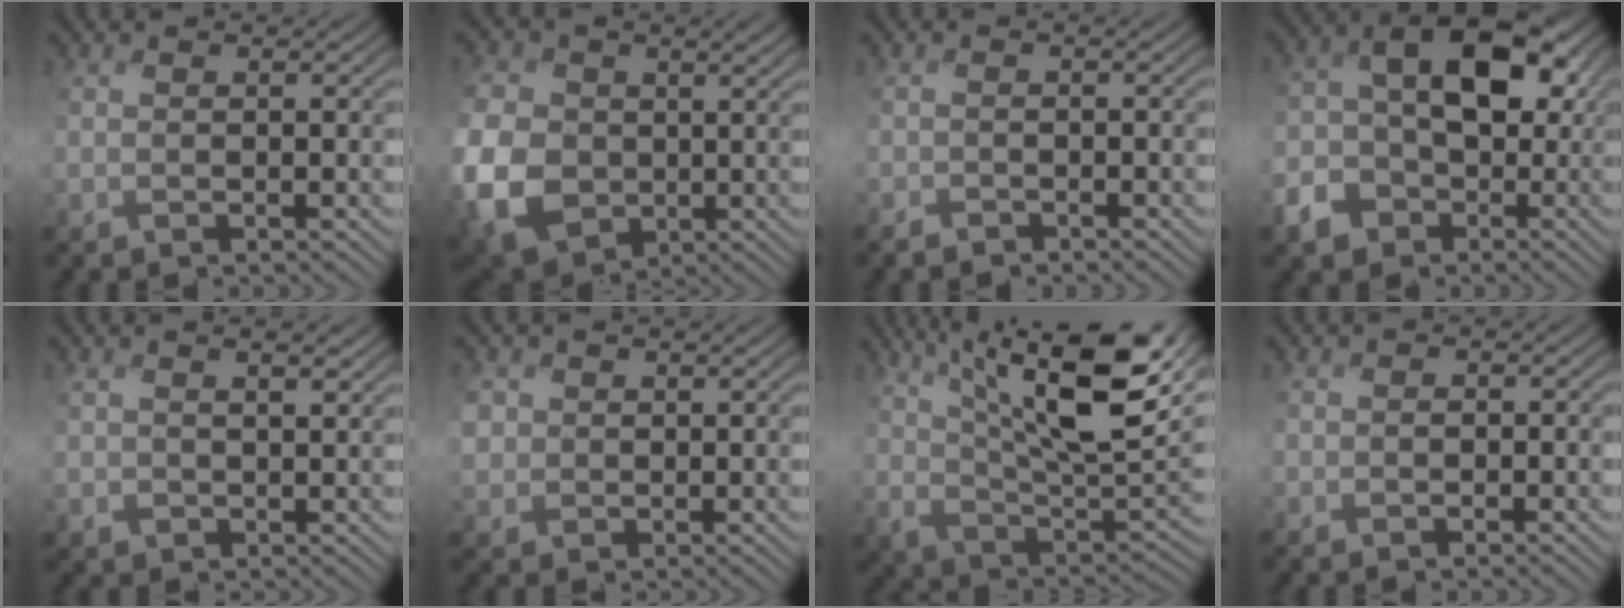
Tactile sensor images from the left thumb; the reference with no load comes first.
{"total": 13.0, "force": [-1.5, 10.3, 7.8], "torque": [-0.233, -0.023, -0.037]}
{"total": 1.6, "force": [-1.5, 0.5, -0.4], "torque": [0.014, -0.005, -0.037]}
{"total": 12.0, "force": [-2.7, 8.6, 7.8], "torque": [-0.134, -0.007, -0.055]}
{"total": 2.0, "force": [0.8, 1.1, 1.4], "torque": [-0.036, -0.001, 0.016]}
{"total": 3.1, "force": [0.0, 3.0, 0.6], "torque": [-0.042, -0.005, -0.005]}
{"total": 16.0, "force": [8.2, 5.3, 12.6], "torque": [-0.231, 0.000, 0.136]}
{"total": 1.4, "force": [-0.9, 1.0, 0.0], "torque": [0.003, -0.004, -0.019]}